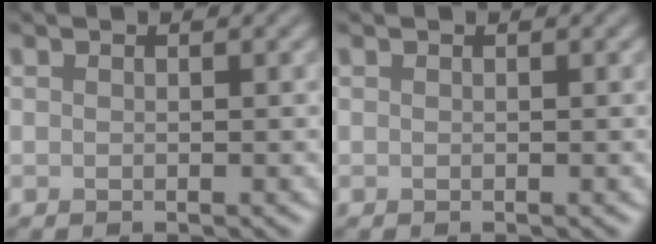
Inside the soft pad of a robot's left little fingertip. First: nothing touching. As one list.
[{"total": 0.0}]